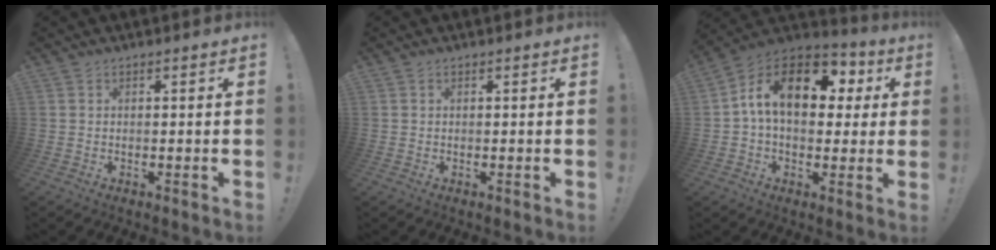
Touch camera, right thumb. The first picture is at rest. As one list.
[{"total": 0.0}, {"total": 17.3, "force": [4.0, 10.4, 13.2], "torque": [-0.216, 0.007, 0.067]}]